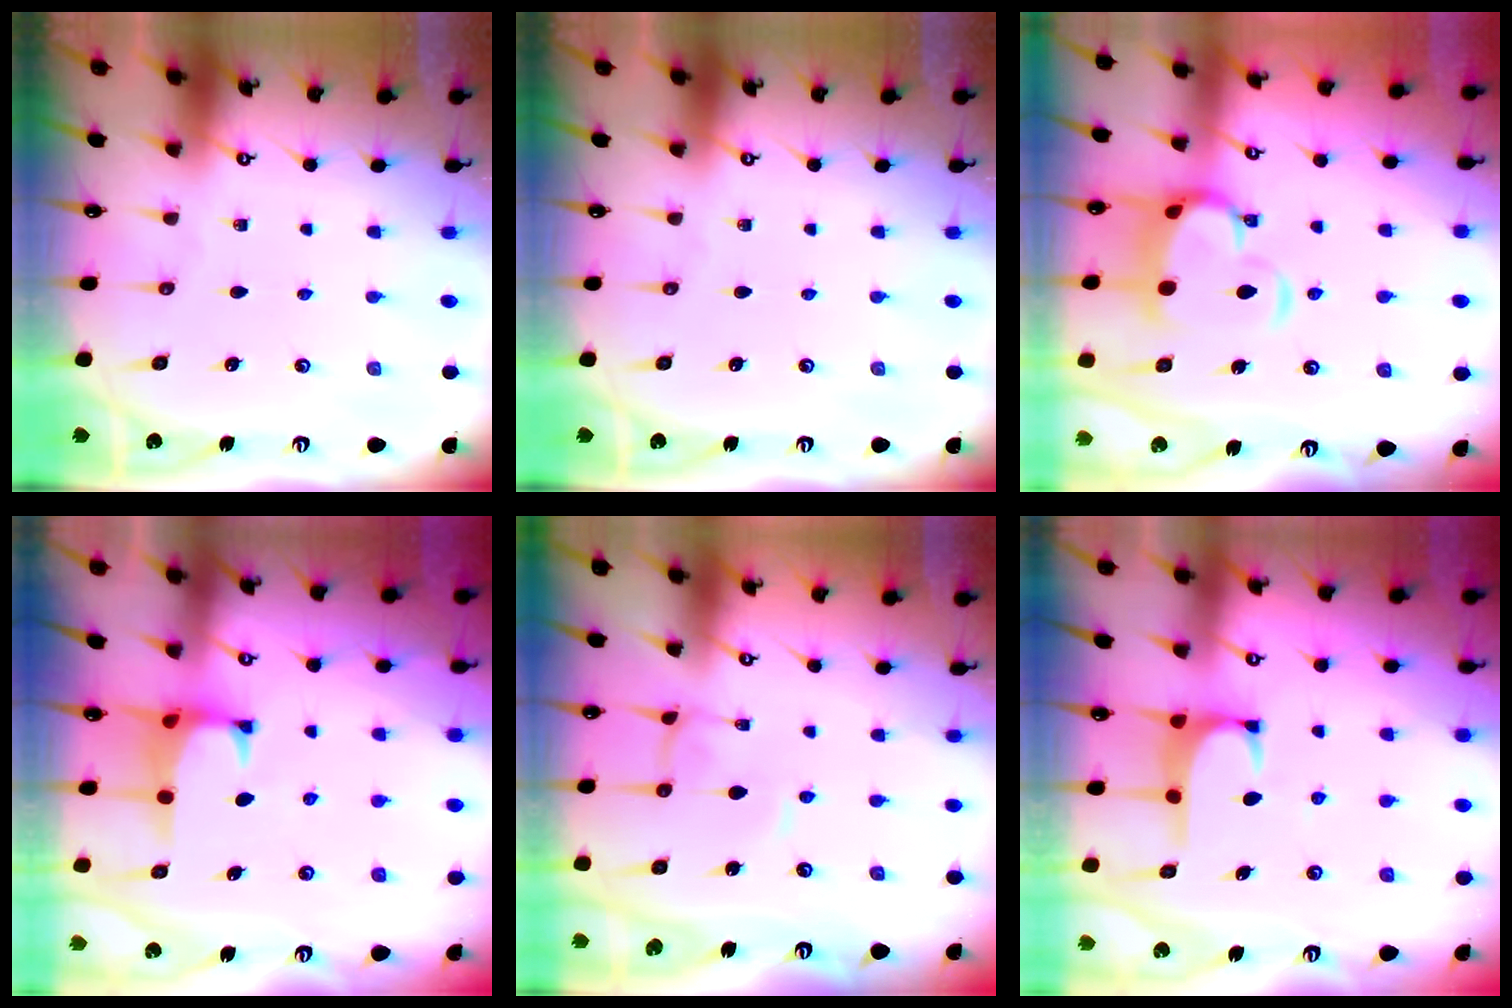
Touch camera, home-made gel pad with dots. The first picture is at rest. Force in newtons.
{"total": 0.0}
{"total": 6.7, "press": 6.5, "slide": 1.5}
{"total": 1.1, "press": 0.9, "slide": 0.6}
{"total": 1.5, "press": 1.5, "slide": 0.2}
{"total": 1.3, "press": 1.1, "slide": 0.6}